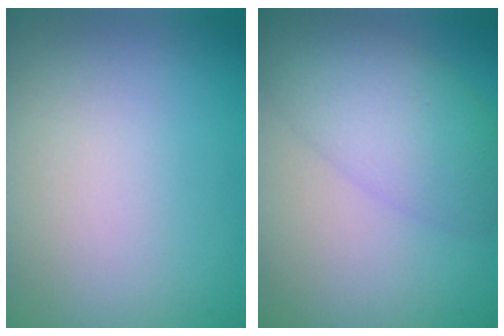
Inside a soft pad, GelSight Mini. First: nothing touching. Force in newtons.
{"total": 5.6, "press": 5.6, "slide": 0.3}